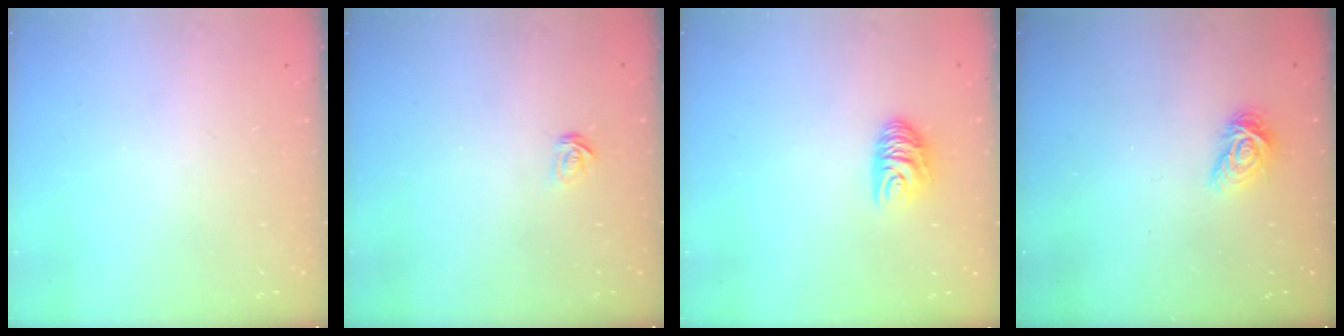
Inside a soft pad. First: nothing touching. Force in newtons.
{"total": 2.1, "press": 2.1, "slide": 0.1}
{"total": 6.8, "press": 6.8, "slide": 0.5}
{"total": 7.5, "press": 7.5, "slide": 0.3}